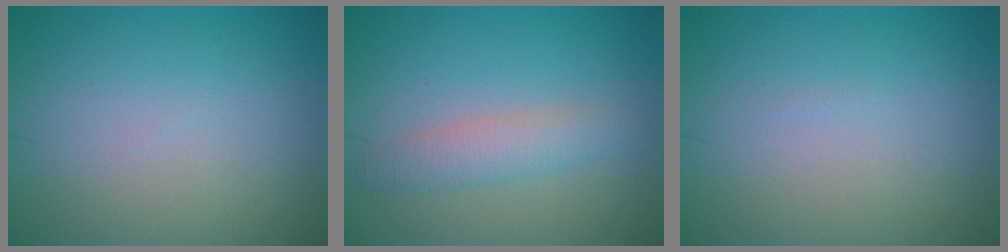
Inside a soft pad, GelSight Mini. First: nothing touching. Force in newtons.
{"total": 2.8, "press": 2.8, "slide": 0.1}
{"total": 0.0}